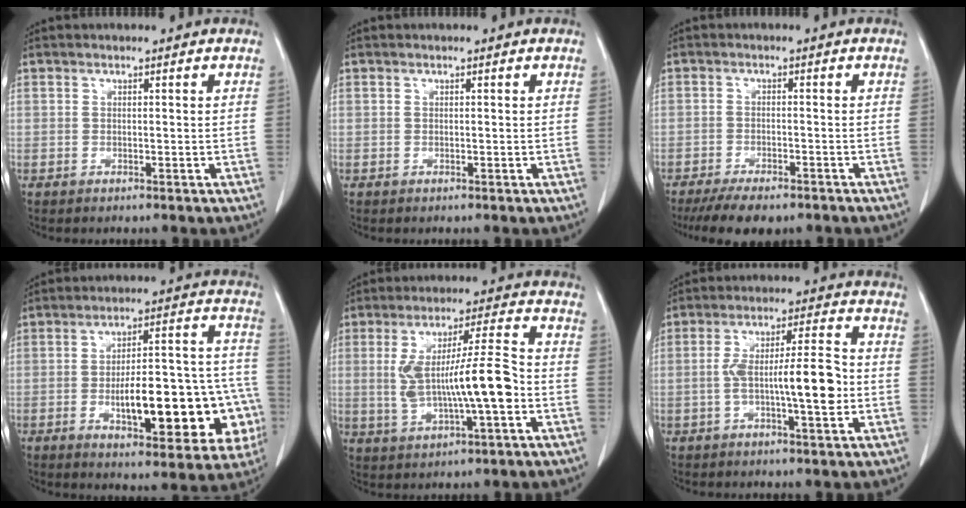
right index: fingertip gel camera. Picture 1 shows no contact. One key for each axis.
{"total": 0.0}
{"total": 7.8, "fx": -6.1, "fy": 2.7, "fz": 4.0, "tx": -0.055, "ty": -0.008, "tz": -0.091}
{"total": 20.7, "fx": -5.5, "fy": 6.4, "fz": 18.9, "tx": -0.191, "ty": 0.040, "tz": -0.056}
{"total": 11.9, "fx": -1.3, "fy": 1.6, "fz": 11.7, "tx": -0.218, "ty": 0.014, "tz": -0.016}
{"total": 10.0, "fx": -1.8, "fy": 1.4, "fz": 9.7, "tx": -0.166, "ty": 0.017, "tz": -0.029}